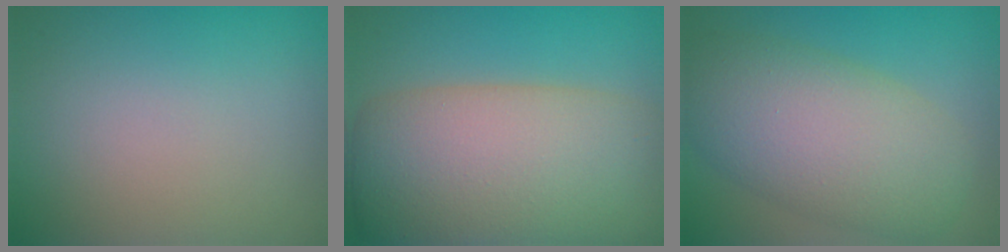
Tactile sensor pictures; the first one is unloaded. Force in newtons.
{"total": 13.5, "press": 13.5, "slide": 0.9}
{"total": 8.8, "press": 8.8, "slide": 0.4}